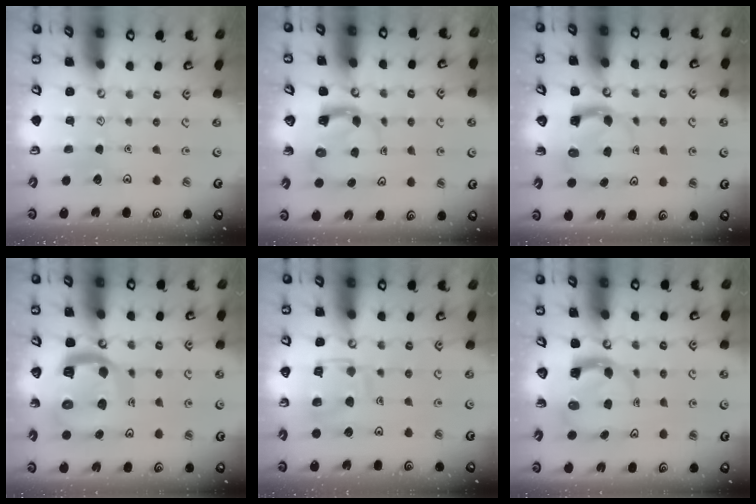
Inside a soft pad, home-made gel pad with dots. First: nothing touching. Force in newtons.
{"total": 3.9, "press": 3.9, "slide": 0.6}
{"total": 3.9, "press": 3.9, "slide": 0.4}
{"total": 15.0, "press": 14.9, "slide": 1.7}
{"total": 11.9, "press": 11.8, "slide": 1.3}
{"total": 3.5, "press": 3.5, "slide": 0.5}